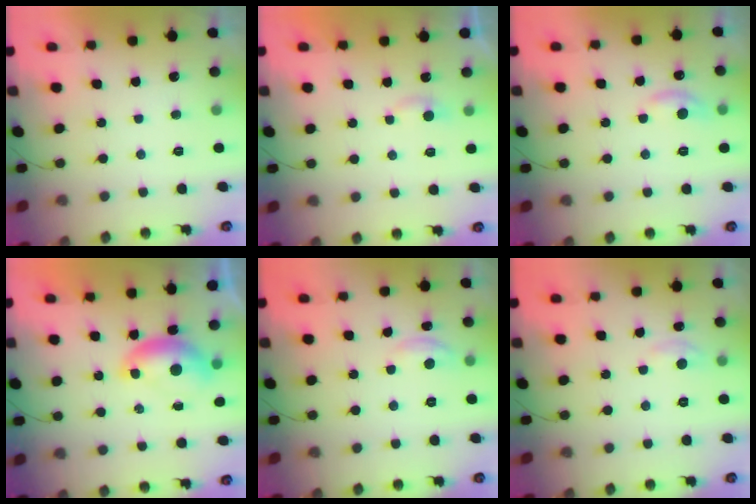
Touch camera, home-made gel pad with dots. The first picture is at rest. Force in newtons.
{"total": 2.8, "press": 2.8, "slide": 0.2}
{"total": 6.1, "press": 6.1, "slide": 0.6}
{"total": 8.0, "press": 7.9, "slide": 1.3}
{"total": 3.3, "press": 3.3, "slide": 0.2}
{"total": 2.8, "press": 2.8, "slide": 0.4}